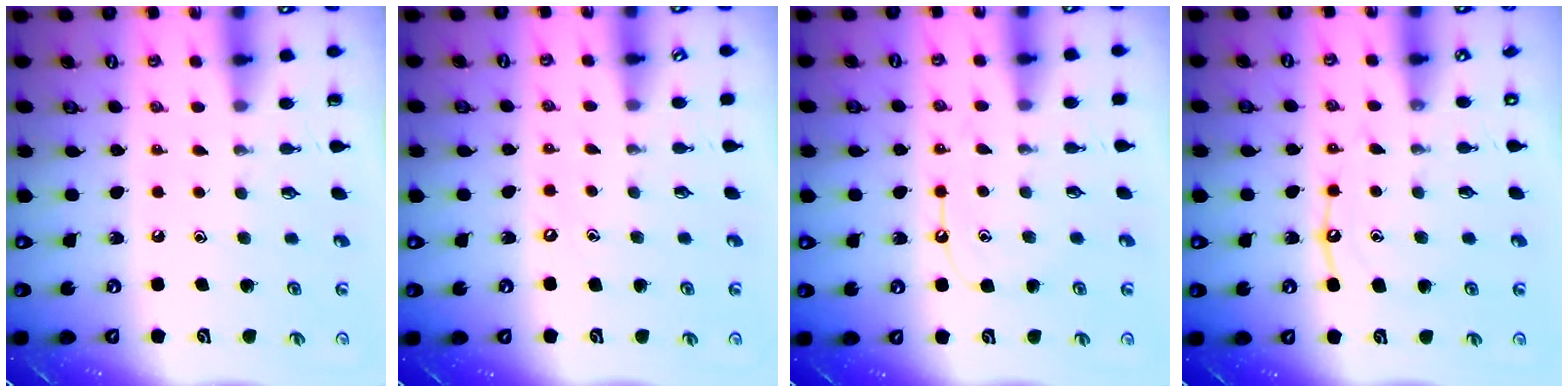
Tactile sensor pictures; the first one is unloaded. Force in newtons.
{"total": 4.9, "press": 4.8, "slide": 0.6}
{"total": 8.9, "press": 8.9, "slide": 0.6}
{"total": 9.2, "press": 9.2, "slide": 0.8}